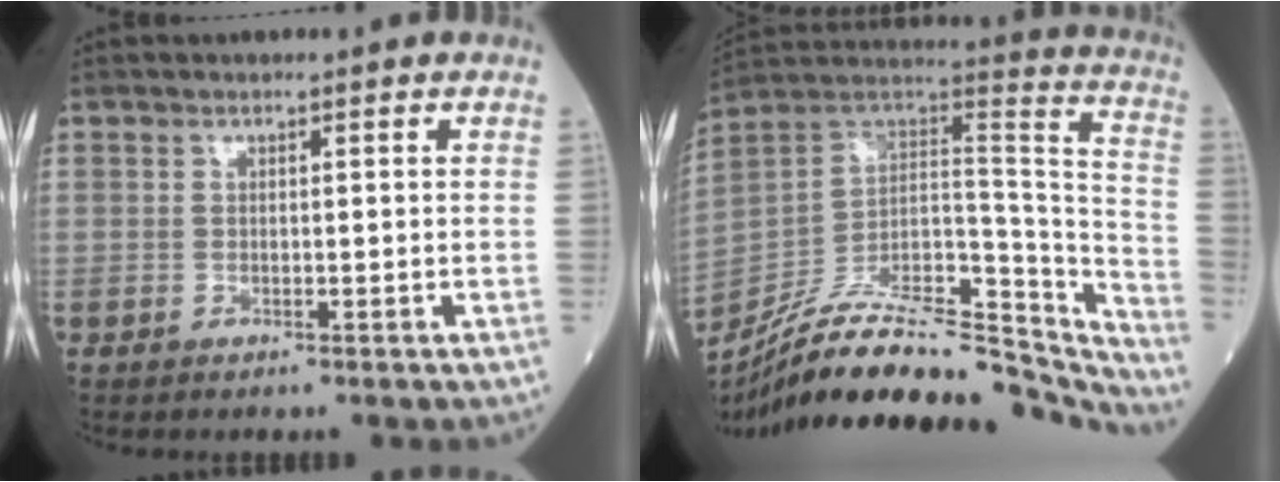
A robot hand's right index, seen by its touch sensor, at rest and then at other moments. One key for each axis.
{"total": 32.0, "fx": -27.5, "fy": 8.0, "fz": 14.3, "tx": -0.196, "ty": 0.011, "tz": -0.405}